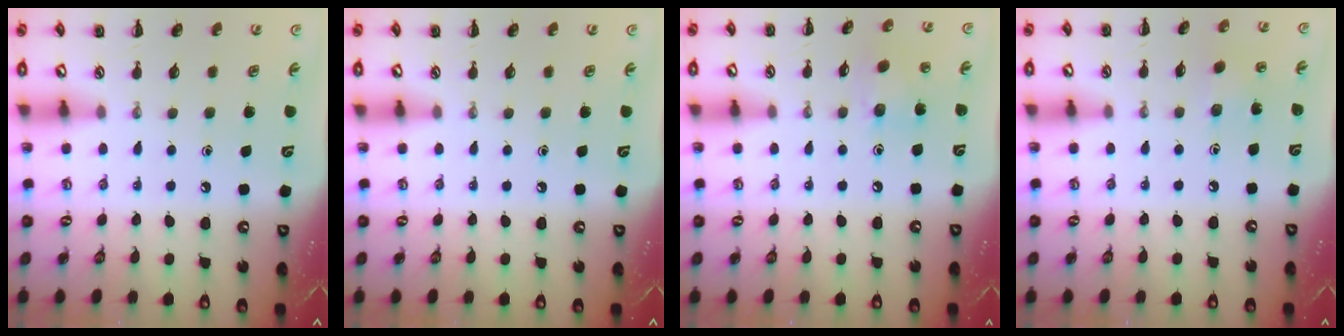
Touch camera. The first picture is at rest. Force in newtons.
{"total": 0.0}
{"total": 8.2, "press": 8.1, "slide": 1.7}
{"total": 3.0, "press": 2.8, "slide": 0.9}